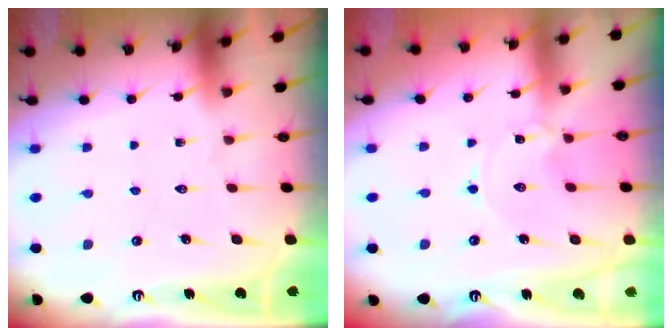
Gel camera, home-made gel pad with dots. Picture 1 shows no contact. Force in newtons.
{"total": 0.0}